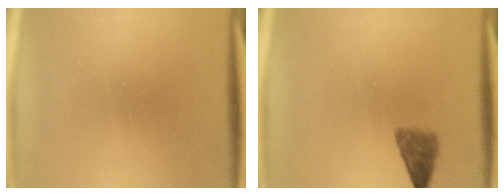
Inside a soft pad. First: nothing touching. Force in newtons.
{"total": 3.3}